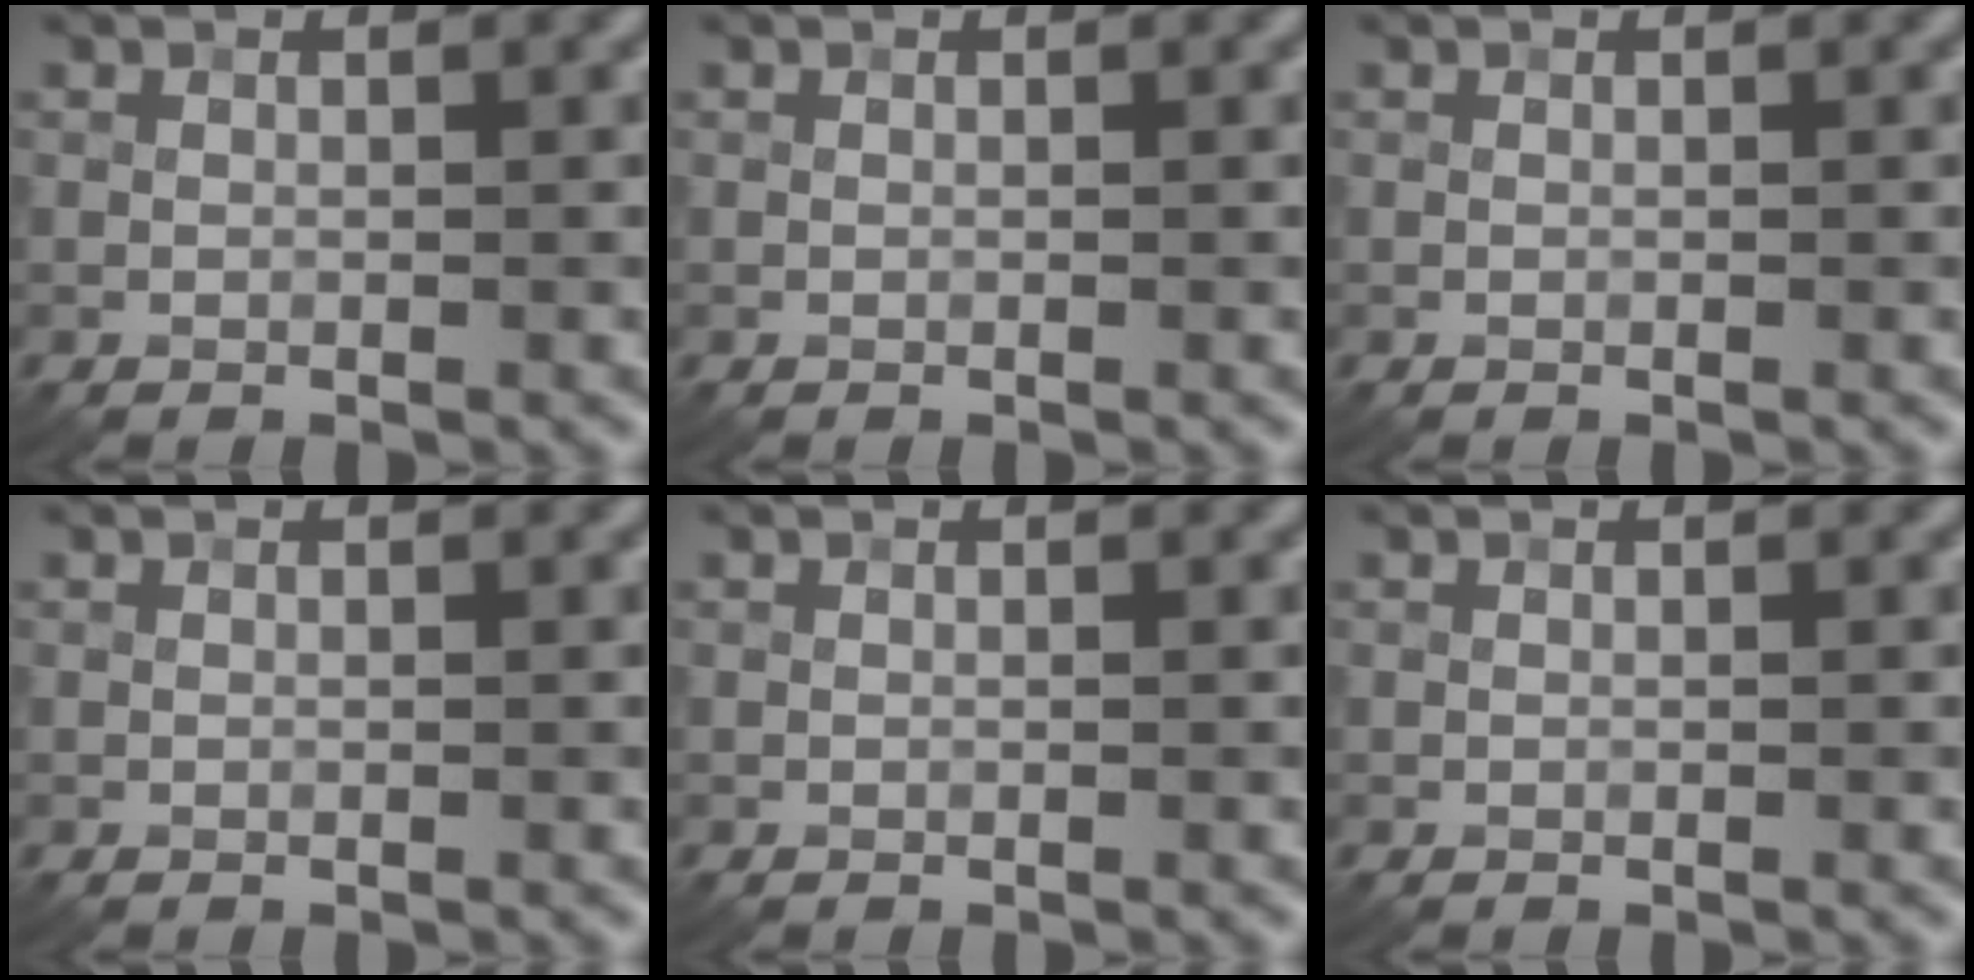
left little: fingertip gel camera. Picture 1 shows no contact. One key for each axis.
{"total": 0.0}
{"total": 0.0}
{"total": 0.0}
{"total": 0.0}
{"total": 0.0}